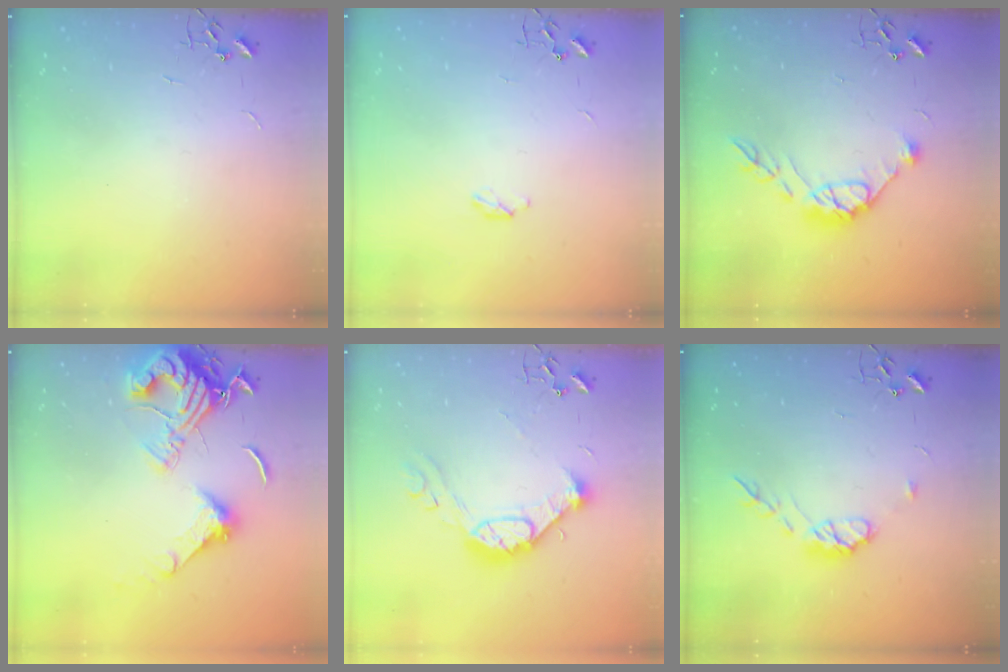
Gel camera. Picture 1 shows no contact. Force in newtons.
{"total": 3.7, "press": 3.7, "slide": 0.6}
{"total": 11.6, "press": 11.6, "slide": 0.9}
{"total": 17.3, "press": 17.2, "slide": 1.5}
{"total": 14.3, "press": 14.3, "slide": 1.0}
{"total": 8.5, "press": 8.4, "slide": 0.5}